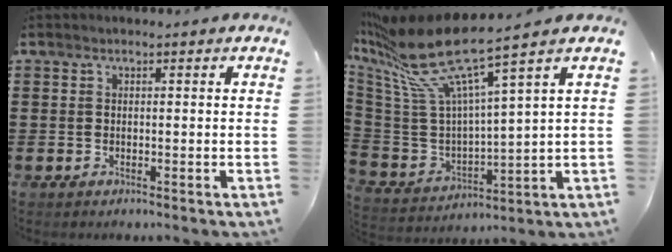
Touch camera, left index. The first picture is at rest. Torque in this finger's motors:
{"motor_torque": [1.50, -0.64, 1.05, 0.21]}